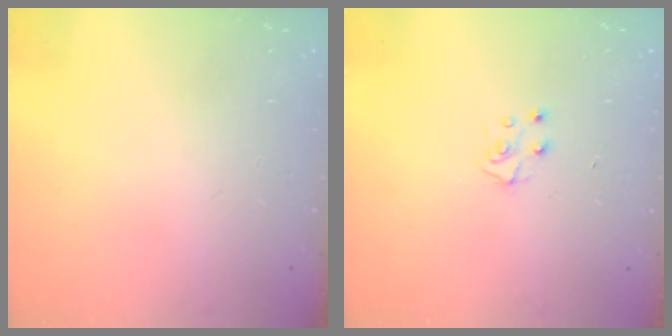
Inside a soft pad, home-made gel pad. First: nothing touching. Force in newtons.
{"total": 5.7, "press": 5.7, "slide": 0.5}